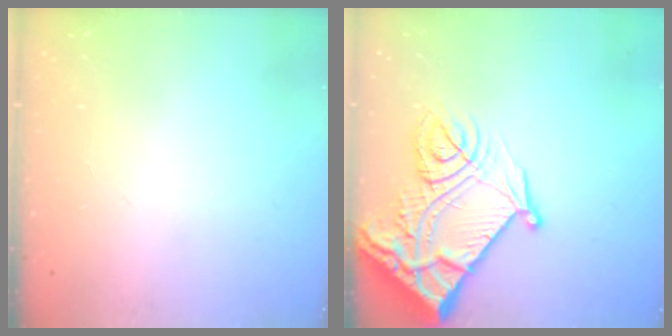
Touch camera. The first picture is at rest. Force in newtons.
{"total": 22.5, "press": 22.3, "slide": 2.7}